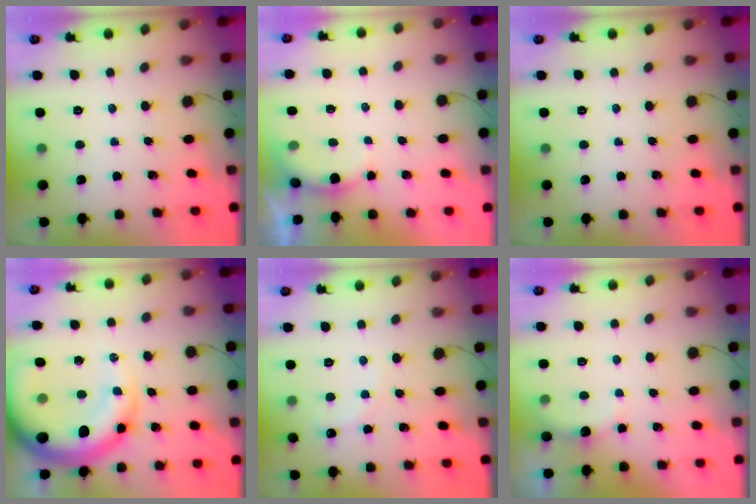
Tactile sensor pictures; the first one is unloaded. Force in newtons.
{"total": 4.5, "press": 4.5, "slide": 0.5}
{"total": 0.0}
{"total": 16.3, "press": 15.6, "slide": 4.7}
{"total": 3.8, "press": 3.7, "slide": 1.2}
{"total": 2.8, "press": 2.6, "slide": 0.8}